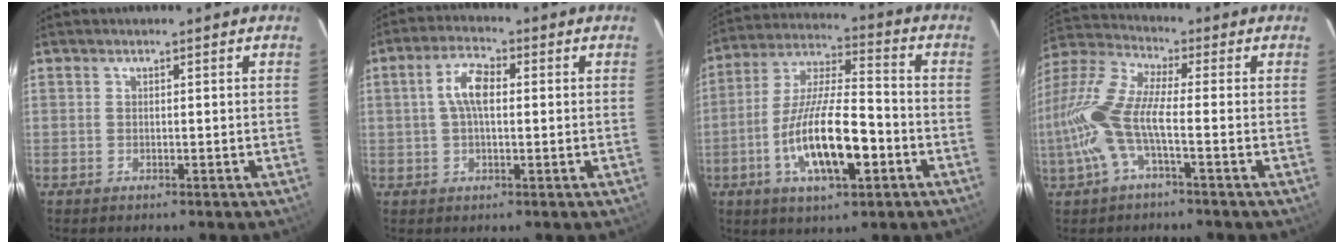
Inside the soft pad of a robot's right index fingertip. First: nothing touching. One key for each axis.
{"total": 6.0, "fx": 0.7, "fy": 2.6, "fz": 5.4, "tx": -0.106, "ty": 0.016, "tz": 0.012}
{"total": 16.4, "fx": -5.6, "fy": 4.8, "fz": 14.7, "tx": -0.287, "ty": -0.006, "tz": -0.098}
{"total": 13.5, "fx": -2.8, "fy": 3.5, "fz": 12.7, "tx": -0.270, "ty": 0.000, "tz": -0.058}